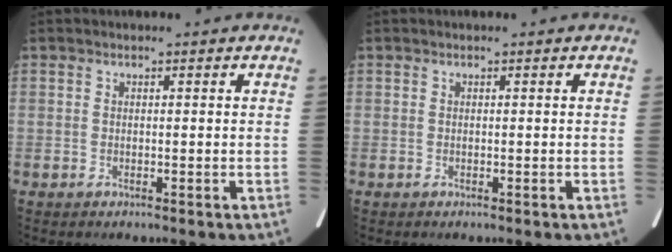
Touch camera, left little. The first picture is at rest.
{"total": 0.0}